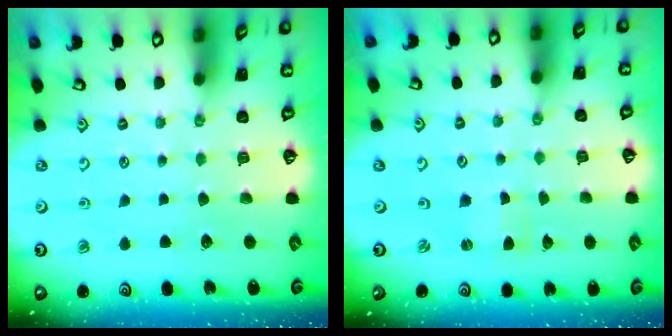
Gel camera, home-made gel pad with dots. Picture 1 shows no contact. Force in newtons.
{"total": 0.9, "press": 0.9, "slide": 0.0}